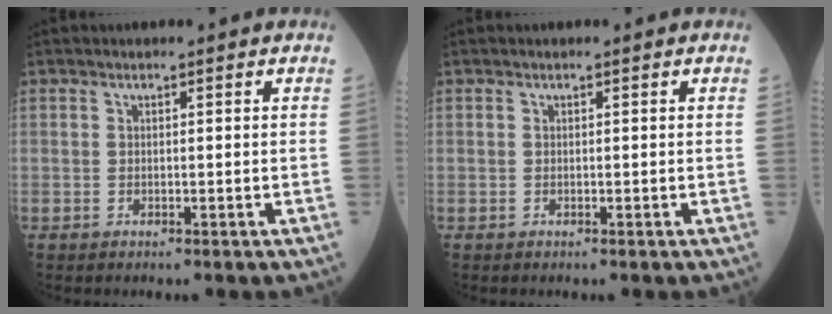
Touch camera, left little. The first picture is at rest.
{"total": 0.0}